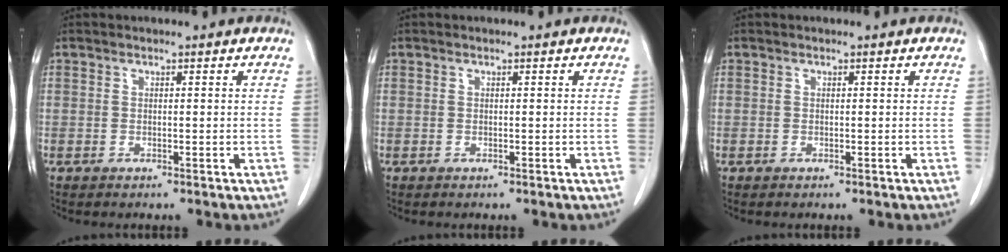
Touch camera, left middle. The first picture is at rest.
{"total": 0.0}
{"total": 0.0}